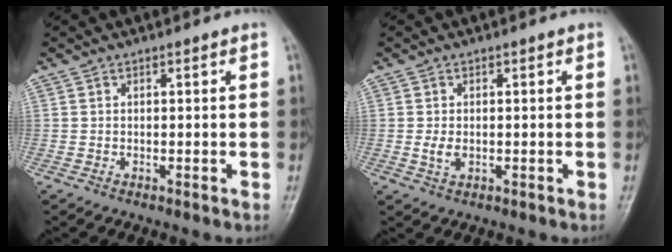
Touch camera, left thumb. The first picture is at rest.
{"total": 2.3, "force": [-0.2, 1.6, 1.8], "torque": [-0.033, -0.003, -0.003]}